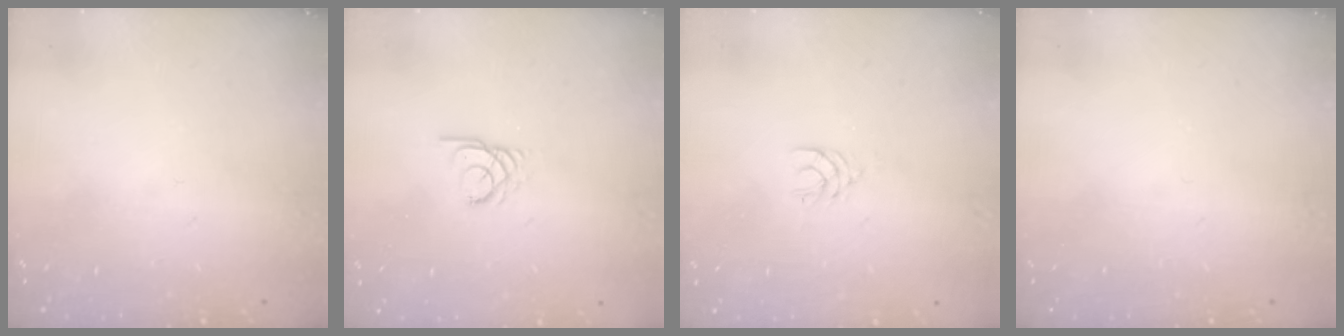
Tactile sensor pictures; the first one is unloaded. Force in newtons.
{"total": 2.4, "press": 2.4, "slide": 0.3}
{"total": 2.9, "press": 2.9, "slide": 0.4}
{"total": 0.0}